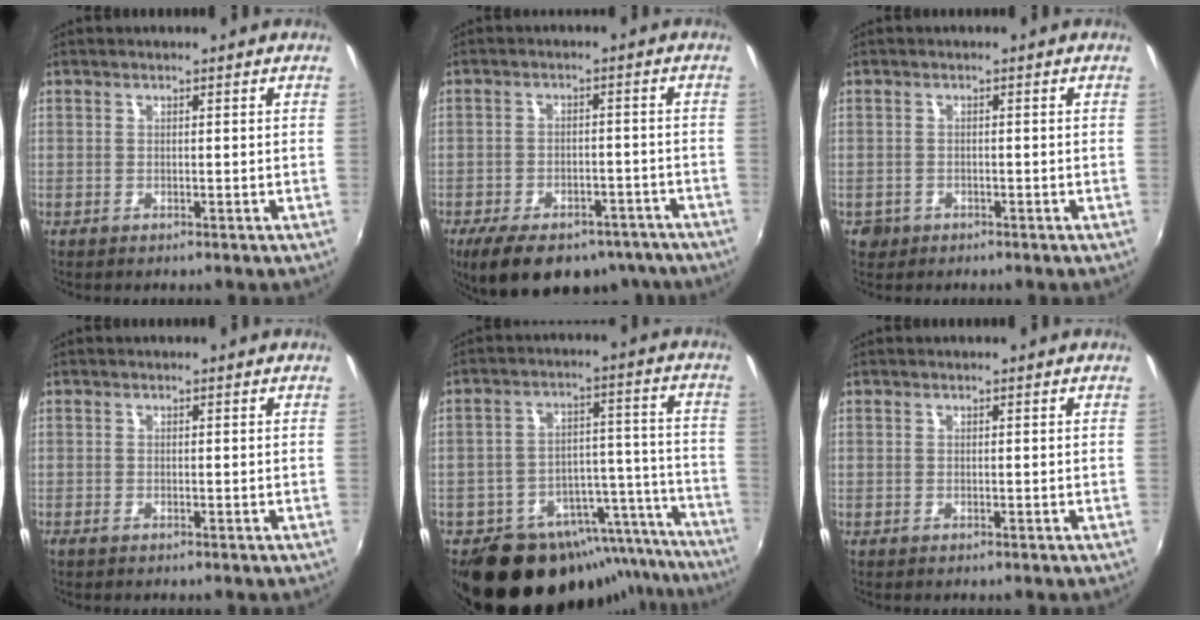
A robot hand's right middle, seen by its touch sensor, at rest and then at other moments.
{"total": 17.8, "force": [-13.2, 8.3, 8.5], "torque": [-0.174, -0.012, -0.173]}
{"total": 2.4, "force": [-1.2, 2.0, 0.6], "torque": [-0.018, -0.003, -0.019]}
{"total": 0.5, "force": [-0.4, 0.2, 0.2], "torque": [-0.005, -0.003, -0.010]}
{"total": 23.5, "force": [-19.8, 10.0, 7.6], "torque": [-0.124, 0.045, -0.259]}
{"total": 0.0}